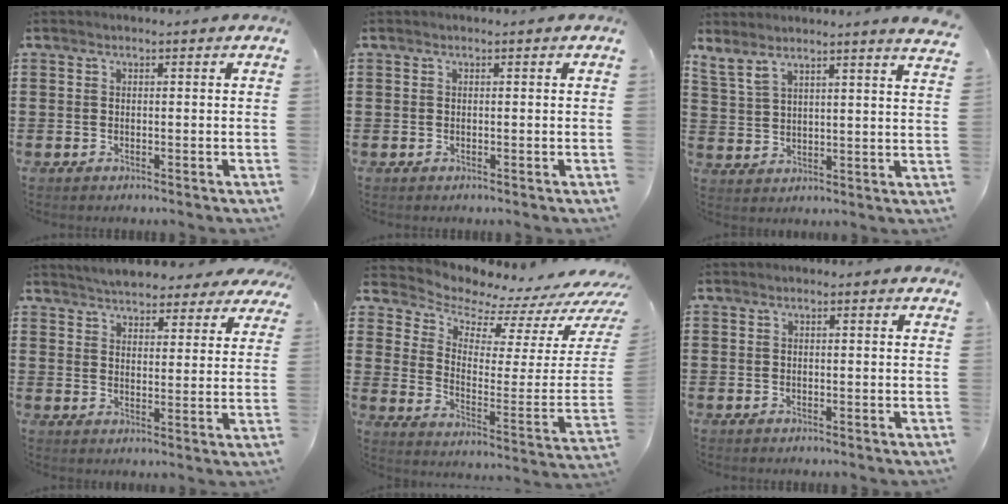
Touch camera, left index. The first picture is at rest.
{"total": 0.0}
{"total": 5.9, "force": [5.4, 0.8, 2.3], "torque": [-0.066, -0.026, 0.097]}
{"total": 4.8, "force": [4.6, 0.7, 0.8], "torque": [-0.034, -0.013, 0.085]}
{"total": 5.1, "force": [4.8, 1.4, 0.8], "torque": [-0.035, -0.067, 0.077]}
{"total": 0.6, "force": [0.0, 0.1, 0.5], "torque": [-0.011, -0.001, 0.000]}